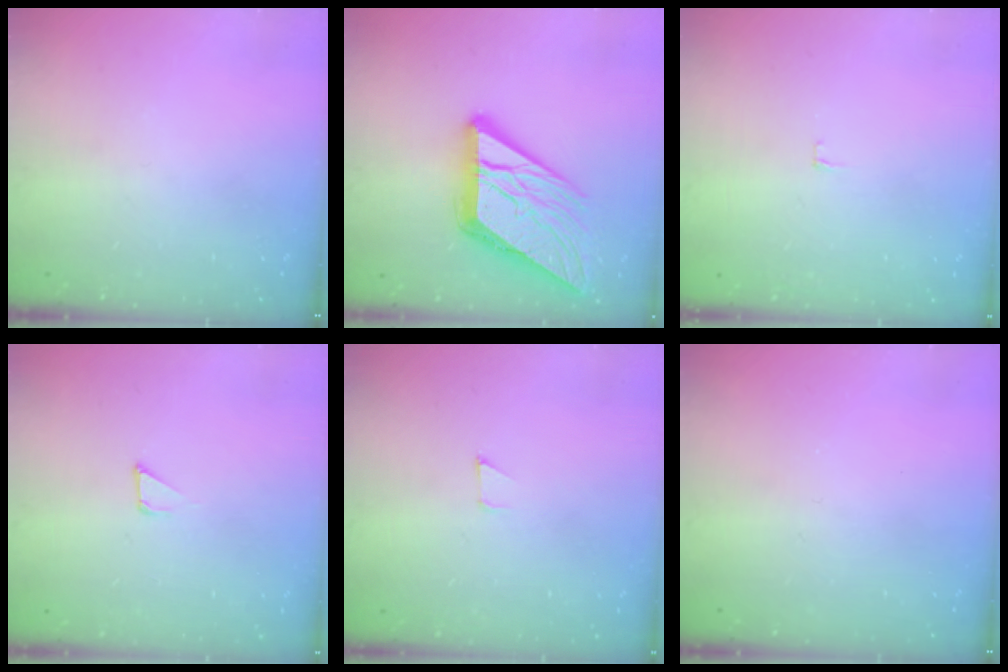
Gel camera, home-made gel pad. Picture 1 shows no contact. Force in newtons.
{"total": 17.1, "press": 17.1, "slide": 1.8}
{"total": 2.4, "press": 2.4, "slide": 0.2}
{"total": 1.7, "press": 1.7, "slide": 0.0}
{"total": 2.6, "press": 2.6, "slide": 0.2}
{"total": 0.0}